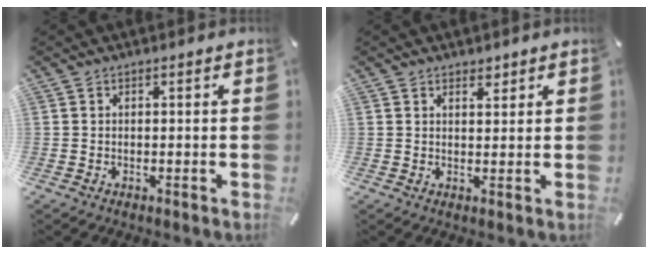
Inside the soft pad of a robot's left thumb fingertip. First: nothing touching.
{"total": 2.0, "force": [1.5, 1.2, 0.6], "torque": [-0.006, -0.003, 0.025]}